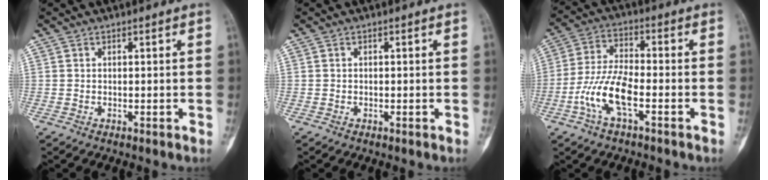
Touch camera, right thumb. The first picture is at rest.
{"total": 0.0}
{"total": 9.7, "force": [-3.7, 3.5, 8.3], "torque": [-0.179, 0.029, -0.074]}